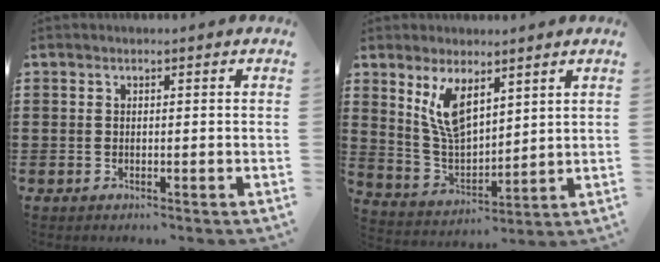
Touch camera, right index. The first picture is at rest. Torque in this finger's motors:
{"motor_torque": [0.80, 0.76, 0.31, 0.09]}